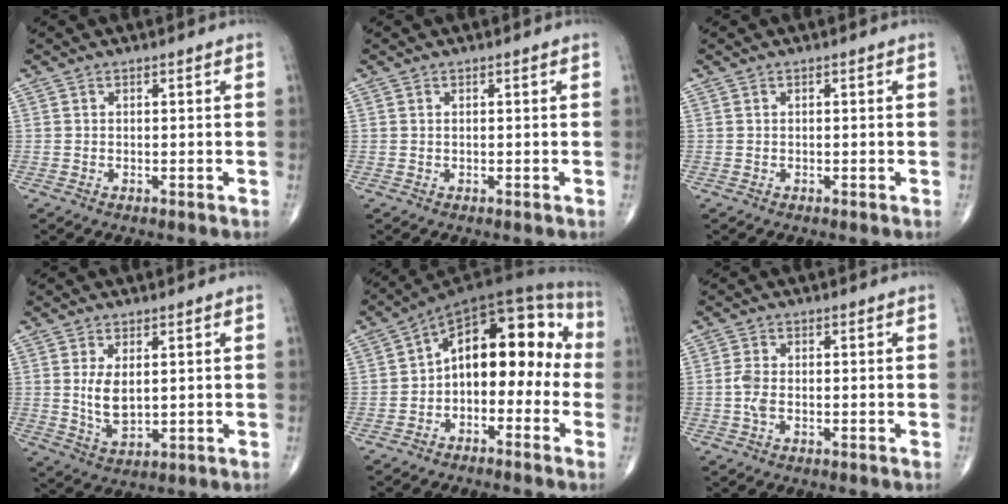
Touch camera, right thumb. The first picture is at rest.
{"total": 0.0}
{"total": 0.0}
{"total": 5.8, "force": [1.0, 3.0, 4.9], "torque": [-0.085, -0.015, 0.028]}
{"total": 14.8, "force": [-1.6, 9.1, 11.6], "torque": [-0.121, 0.065, -0.038]}
{"total": 2.6, "force": [-0.5, 1.3, 2.2], "torque": [-0.054, 0.002, -0.015]}